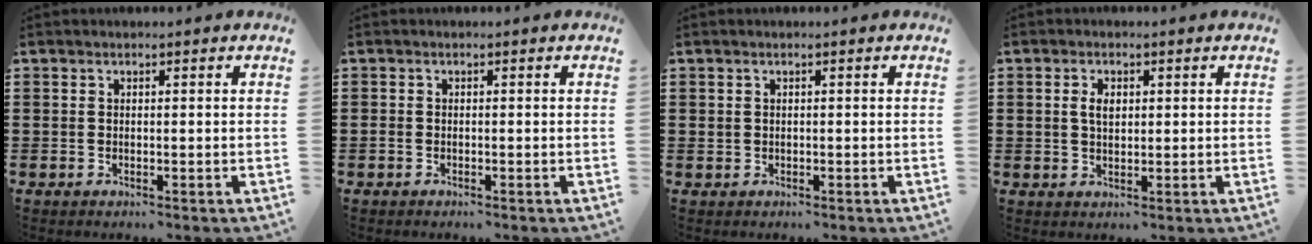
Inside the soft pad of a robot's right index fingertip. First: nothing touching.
{"total": 0.7, "force": [-0.5, 0.4, 0.3], "torque": [-0.007, -0.001, -0.011]}
{"total": 0.5, "force": [0.0, 0.5, 0.2], "torque": [-0.004, 0.002, -0.001]}
{"total": 2.7, "force": [0.6, 1.5, 2.1], "torque": [-0.045, 0.008, 0.009]}